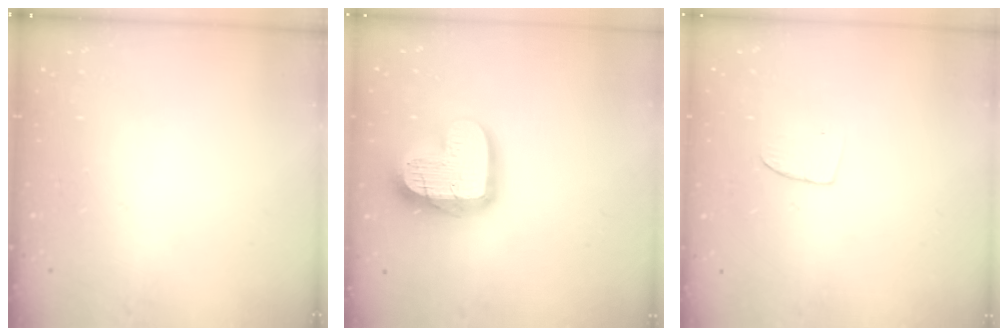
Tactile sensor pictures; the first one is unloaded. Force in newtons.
{"total": 18.3, "press": 18.2, "slide": 1.9}
{"total": 5.5, "press": 5.5, "slide": 0.4}